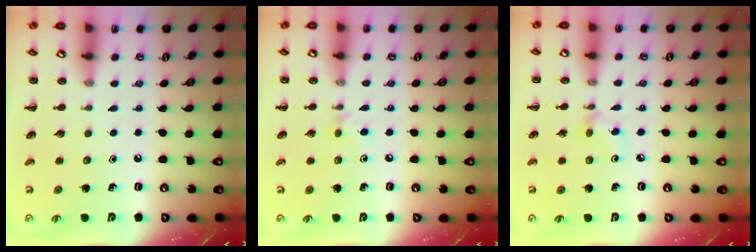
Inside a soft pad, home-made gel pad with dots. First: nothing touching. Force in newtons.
{"total": 3.9, "press": 3.6, "slide": 1.6}
{"total": 2.9, "press": 2.8, "slide": 0.7}